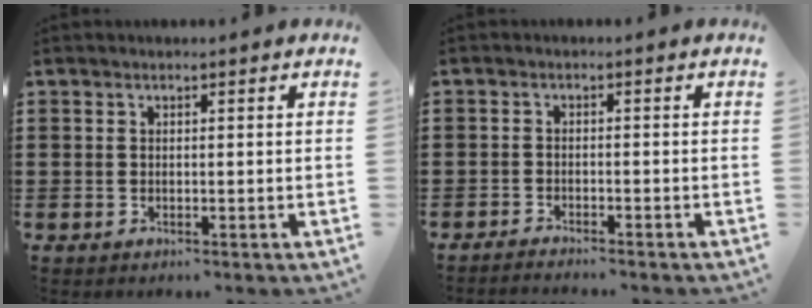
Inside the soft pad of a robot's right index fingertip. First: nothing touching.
{"total": 1.7, "force": [-1.7, -0.1, -0.1], "torque": [-0.002, 0.003, -0.036]}